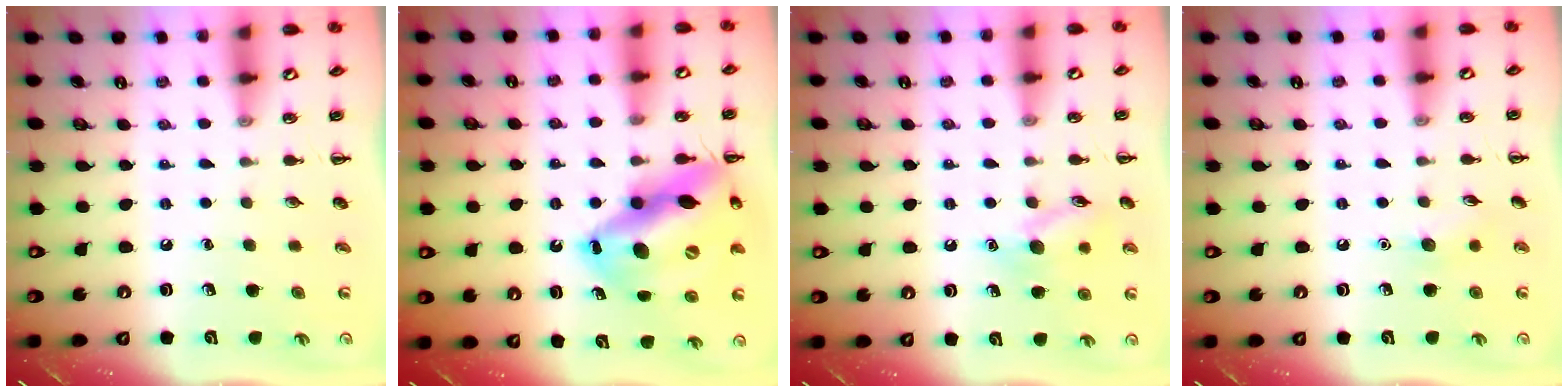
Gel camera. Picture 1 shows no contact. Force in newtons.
{"total": 19.8, "press": 19.1, "slide": 5.5}
{"total": 10.1, "press": 10.1, "slide": 1.0}
{"total": 5.9, "press": 5.6, "slide": 1.7}